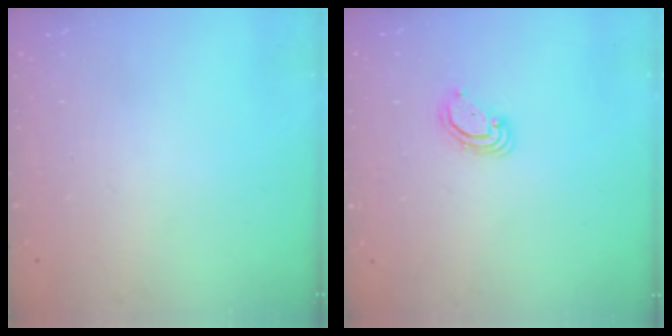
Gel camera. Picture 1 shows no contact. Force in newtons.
{"total": 3.0, "press": 3.0, "slide": 0.2}